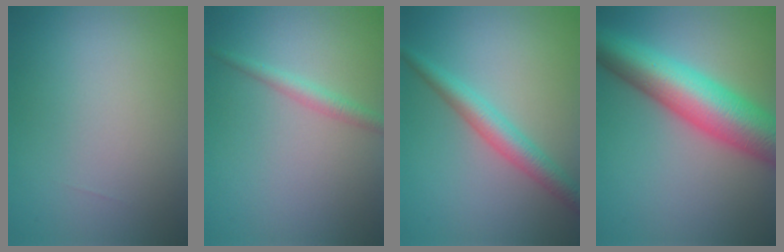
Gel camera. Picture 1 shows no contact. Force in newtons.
{"total": 1.7, "press": 1.7, "slide": 0.0}
{"total": 3.5, "press": 3.5, "slide": 0.1}
{"total": 10.2, "press": 10.2, "slide": 0.2}